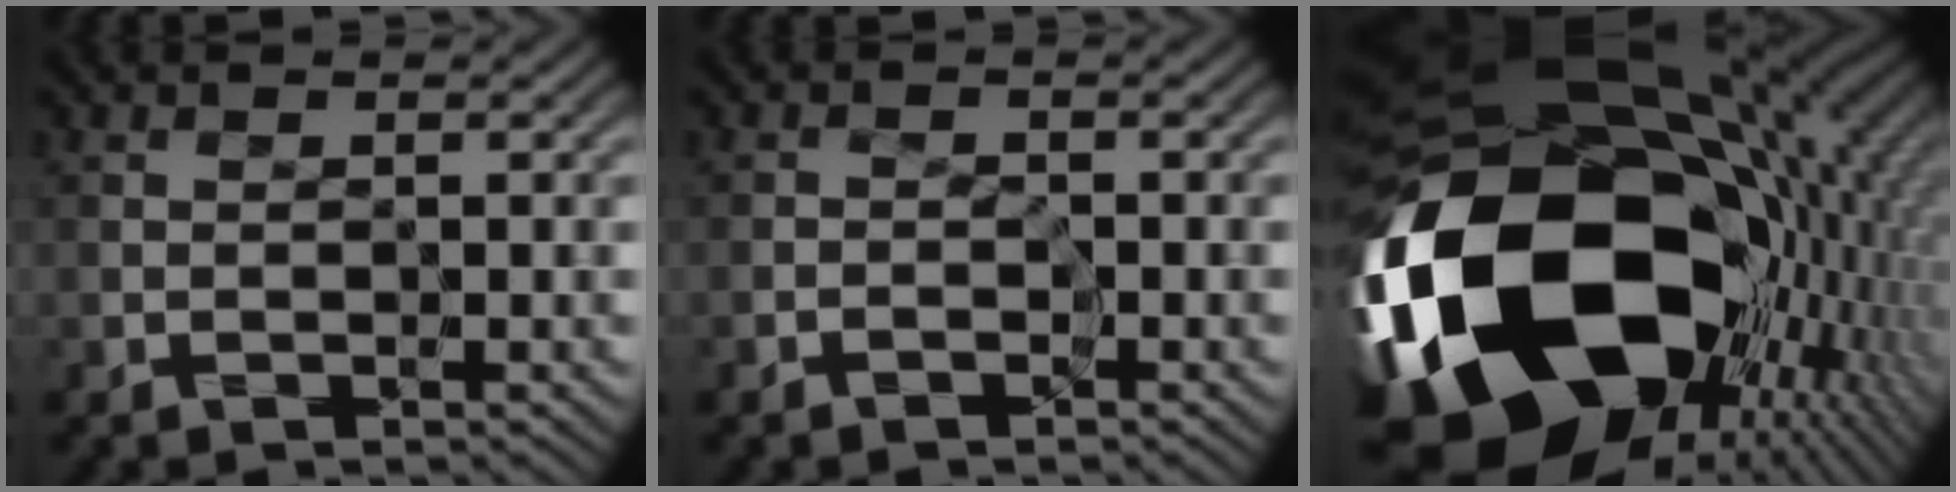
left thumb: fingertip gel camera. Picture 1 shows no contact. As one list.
[{"total": 0.8, "force": [-0.7, 0.2, 0.2], "torque": [-0.004, 0.004, -0.016]}, {"total": 23.3, "force": [-3.5, 17.2, 15.4], "torque": [-0.369, -0.063, -0.028]}]